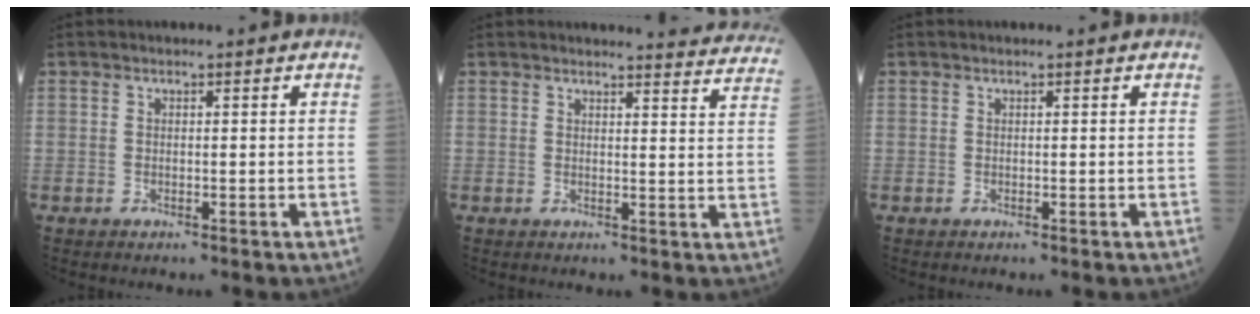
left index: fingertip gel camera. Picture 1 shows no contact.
{"total": 11.6, "force": [11.5, 0.7, 1.4], "torque": [0.014, -0.068, 0.094]}
{"total": 0.0}